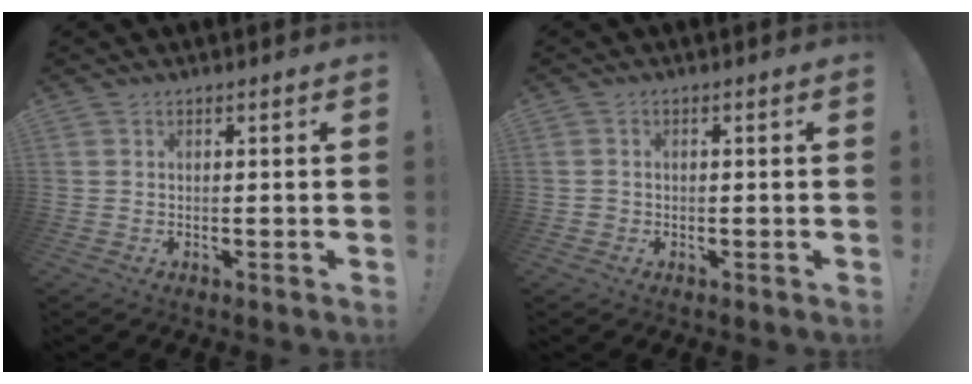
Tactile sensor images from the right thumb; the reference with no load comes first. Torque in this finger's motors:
{"motor_torque": [-0.10, 0.01, -0.04, 0.10, 0.07]}